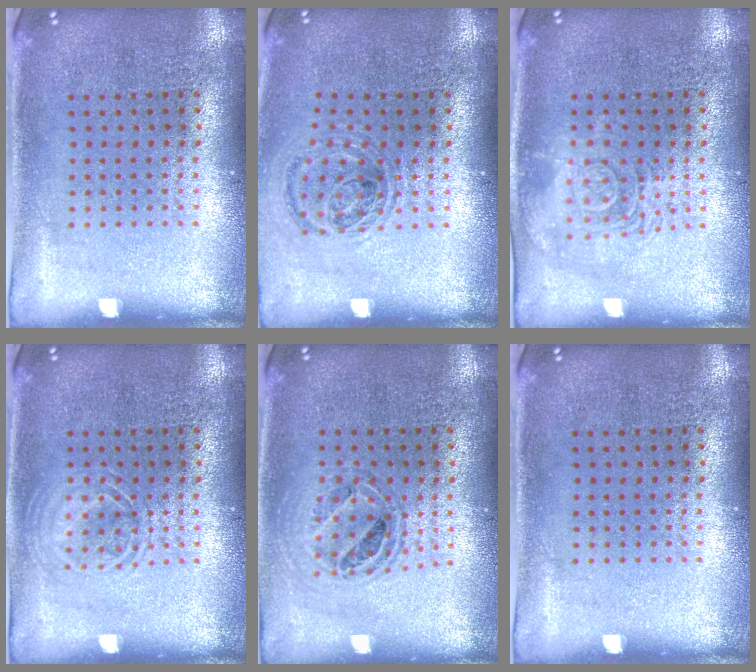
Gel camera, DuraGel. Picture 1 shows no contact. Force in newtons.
{"total": 1.0, "press": 1.0, "slide": 0.1}
{"total": 2.6, "press": 2.6, "slide": 0.4}
{"total": 1.8, "press": 1.8, "slide": 0.3}
{"total": 0.8, "press": 0.8, "slide": 0.0}
{"total": 0.0}